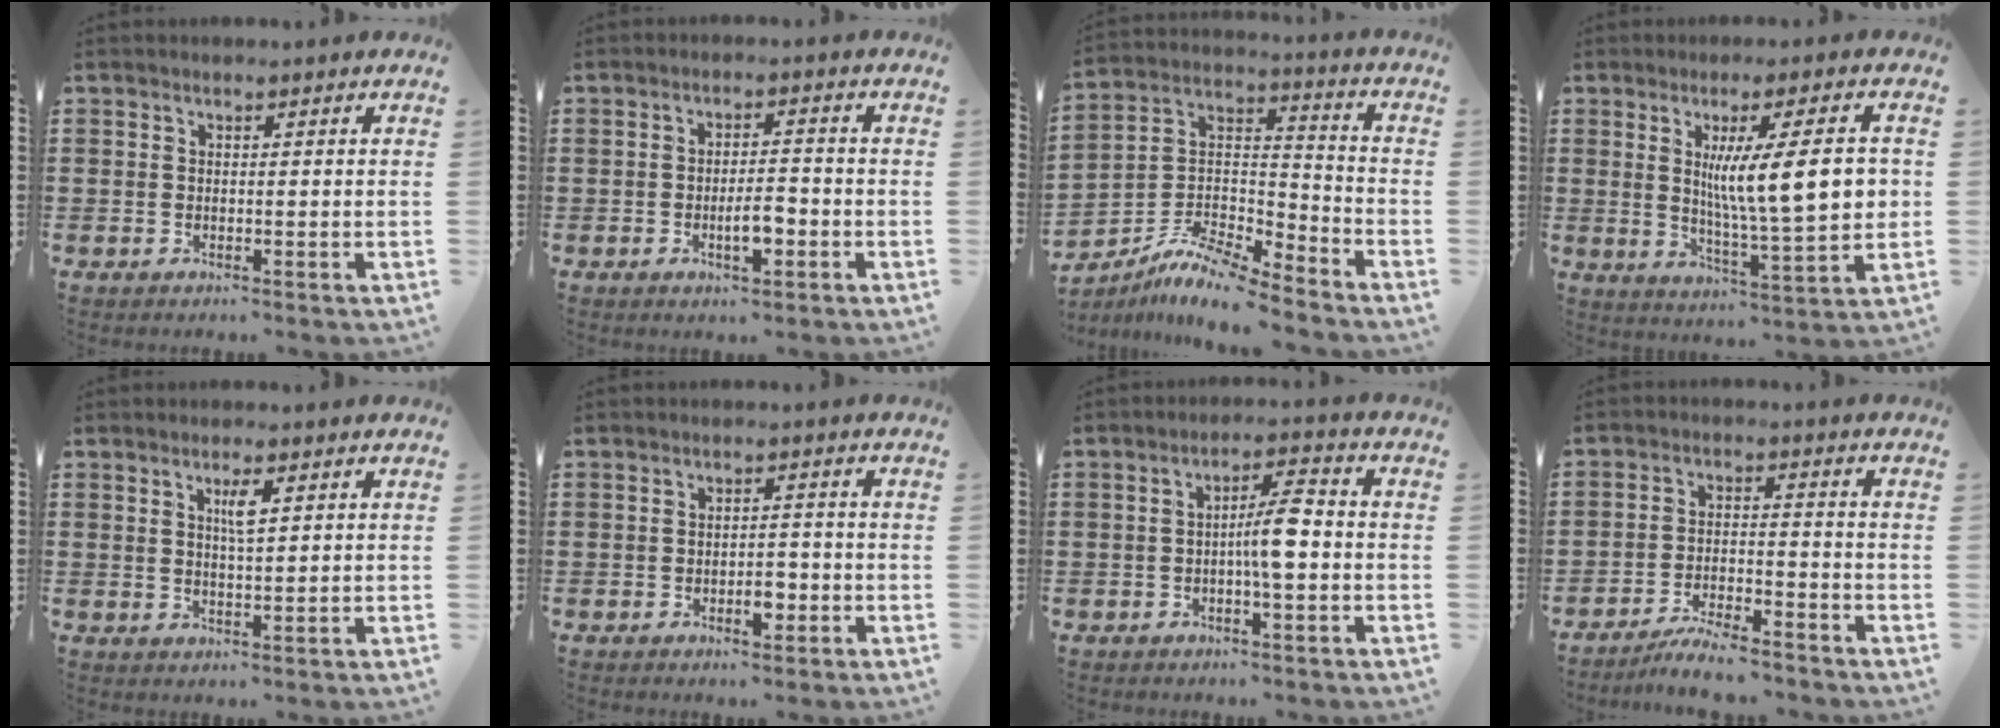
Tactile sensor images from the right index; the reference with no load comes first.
{"total": 4.2, "force": [-1.4, 1.5, 3.7], "torque": [-0.071, 0.004, -0.027]}
{"total": 8.4, "force": [-7.6, 1.2, 3.4], "torque": [-0.078, 0.001, -0.156]}
{"total": 12.1, "force": [2.1, 2.2, 11.7], "torque": [-0.191, -0.004, 0.030]}
{"total": 2.9, "force": [1.1, 0.7, 2.6], "torque": [-0.046, 0.002, 0.015]}
{"total": 3.0, "force": [-1.3, 1.4, 2.4], "torque": [-0.042, 0.003, -0.022]}
{"total": 5.9, "force": [-0.8, 1.1, 5.8], "torque": [-0.111, 0.006, -0.022]}
{"total": 4.9, "force": [-4.7, 0.1, 1.5], "torque": [-0.034, 0.000, -0.094]}